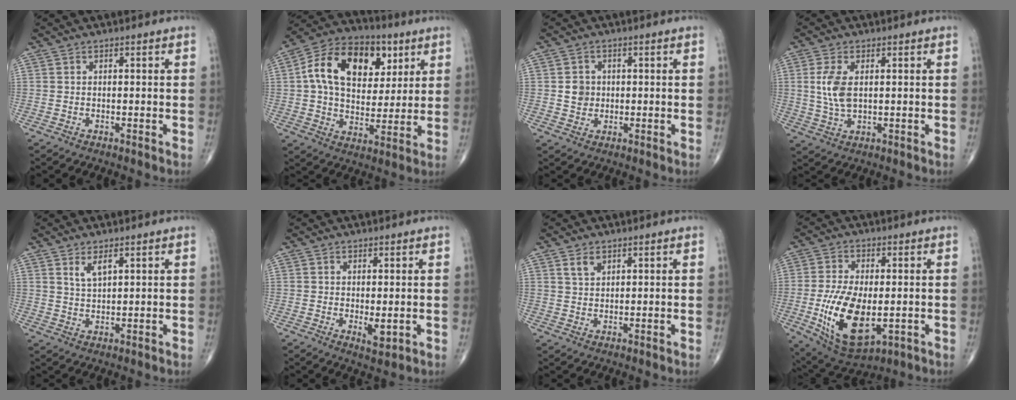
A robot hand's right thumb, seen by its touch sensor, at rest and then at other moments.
{"total": 19.8, "force": [5.9, 13.0, 13.6], "torque": [-0.203, 0.002, 0.092]}
{"total": 3.3, "force": [0.2, 3.0, 1.3], "torque": [-0.006, 0.003, 0.003]}
{"total": 6.2, "force": [0.9, 3.2, 5.3], "torque": [-0.118, -0.003, 0.020]}
{"total": 3.3, "force": [1.9, 1.3, 2.5], "torque": [-0.044, -0.011, 0.040]}
{"total": 2.9, "force": [-0.3, 1.0, 2.7], "torque": [-0.041, -0.010, 0.001]}
{"total": 2.6, "force": [1.6, 1.5, 1.4], "torque": [-0.020, -0.006, 0.034]}
{"total": 15.4, "force": [-2.8, 7.7, 13.0], "torque": [-0.239, -0.014, -0.030]}